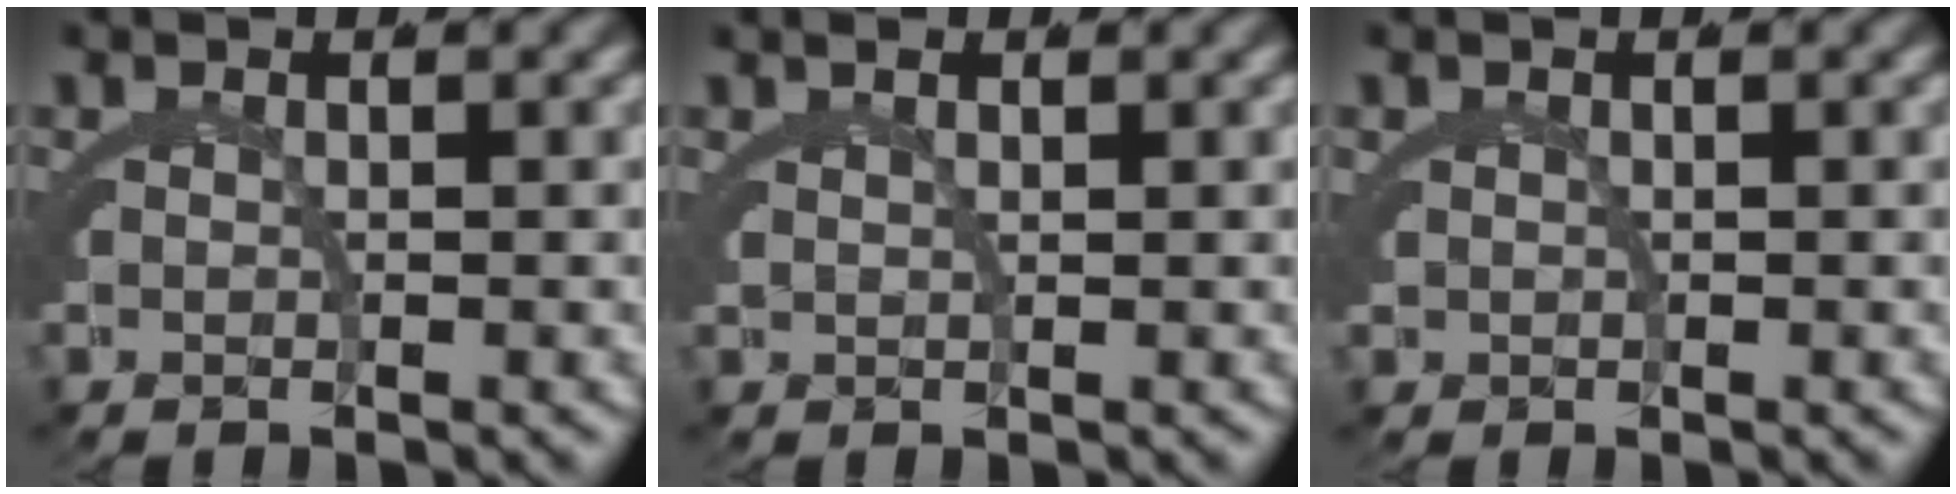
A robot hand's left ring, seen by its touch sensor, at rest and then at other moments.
{"total": 1.7, "force": [1.4, 0.4, 1.0], "torque": [-0.012, 0.004, 0.026]}
{"total": 0.9, "force": [0.2, 0.8, 0.2], "torque": [-0.010, -0.005, 0.007]}